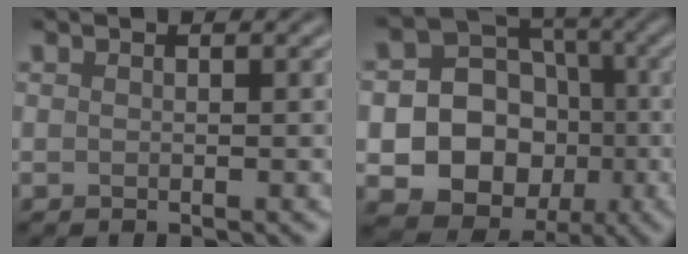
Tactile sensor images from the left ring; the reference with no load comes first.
{"total": 14.0, "force": [-3.2, 12.6, 5.1], "torque": [-0.107, -0.012, -0.064]}